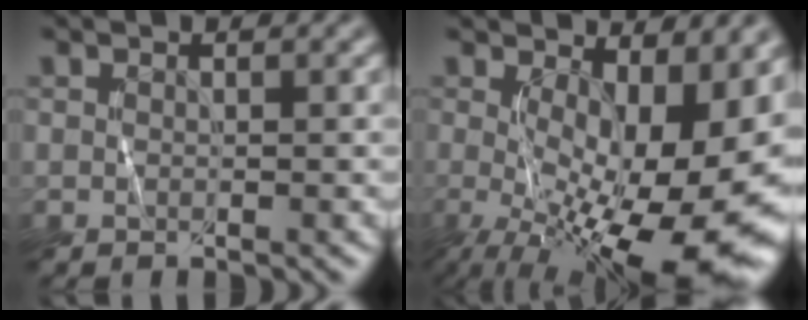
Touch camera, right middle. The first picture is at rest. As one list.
[{"total": 16.9, "force": [-1.7, 7.6, 15.0], "torque": [-0.193, -0.027, -0.005]}]